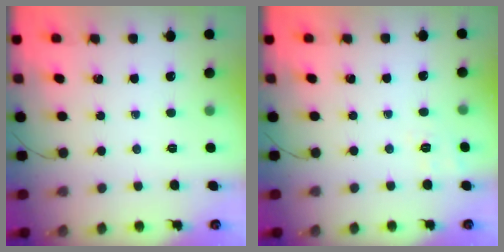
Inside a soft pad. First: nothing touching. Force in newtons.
{"total": 2.5, "press": 1.3, "slide": 2.2}